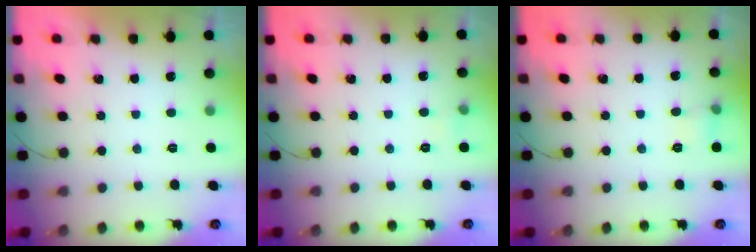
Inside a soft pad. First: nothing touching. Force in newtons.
{"total": 6.7, "press": 2.8, "slide": 6.1}
{"total": 4.5, "press": 4.3, "slide": 1.3}